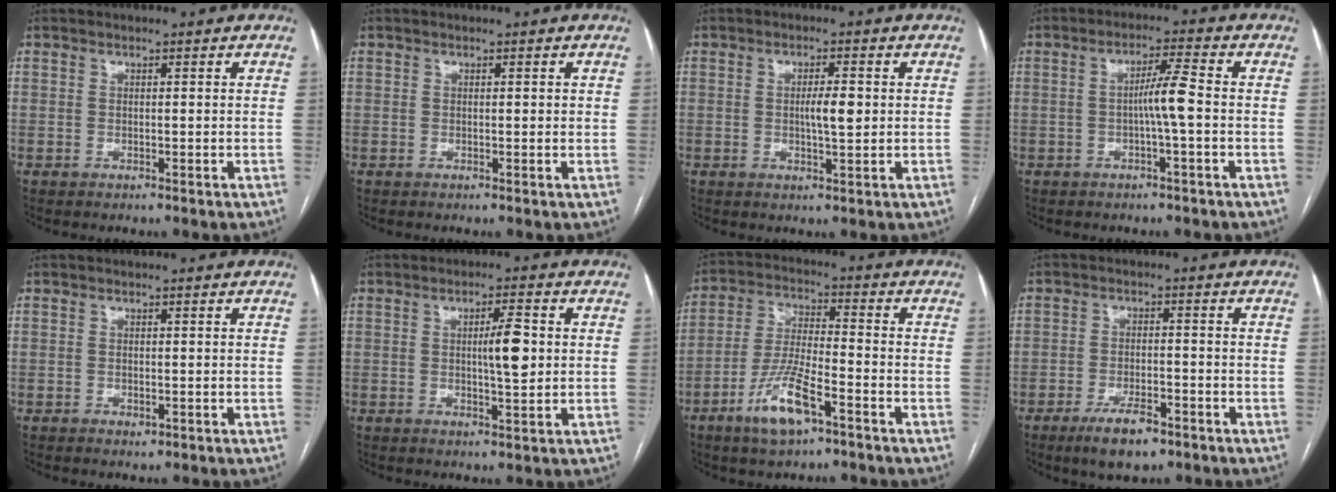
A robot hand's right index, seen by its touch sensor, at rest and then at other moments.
{"total": 0.6, "force": [0.2, 0.1, 0.6], "torque": [-0.009, 0.001, 0.002]}
{"total": 3.8, "force": [0.3, 0.7, 3.7], "torque": [-0.062, 0.000, 0.004]}
{"total": 4.8, "force": [-0.7, -0.3, 4.7], "torque": [-0.082, 0.008, -0.013]}
{"total": 0.9, "force": [-0.3, 0.6, 0.5], "torque": [-0.006, 0.000, -0.003]}
{"total": 5.3, "force": [0.6, 0.8, 5.2], "torque": [-0.083, 0.004, 0.009]}
{"total": 9.9, "force": [-5.5, 2.1, 8.0], "torque": [-0.164, -0.007, -0.103]}
{"total": 6.3, "force": [-4.1, 2.1, 4.3], "torque": [-0.077, -0.004, -0.064]}